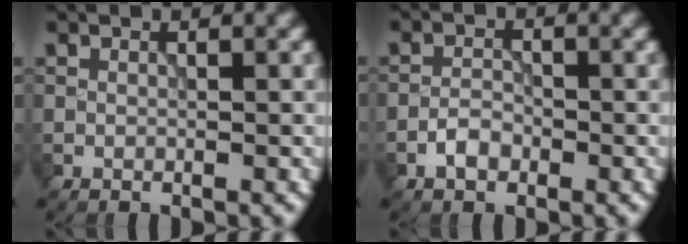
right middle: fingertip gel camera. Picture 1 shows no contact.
{"total": 1.9, "force": [-1.1, 1.2, 1.1], "torque": [-0.018, 0.005, -0.023]}